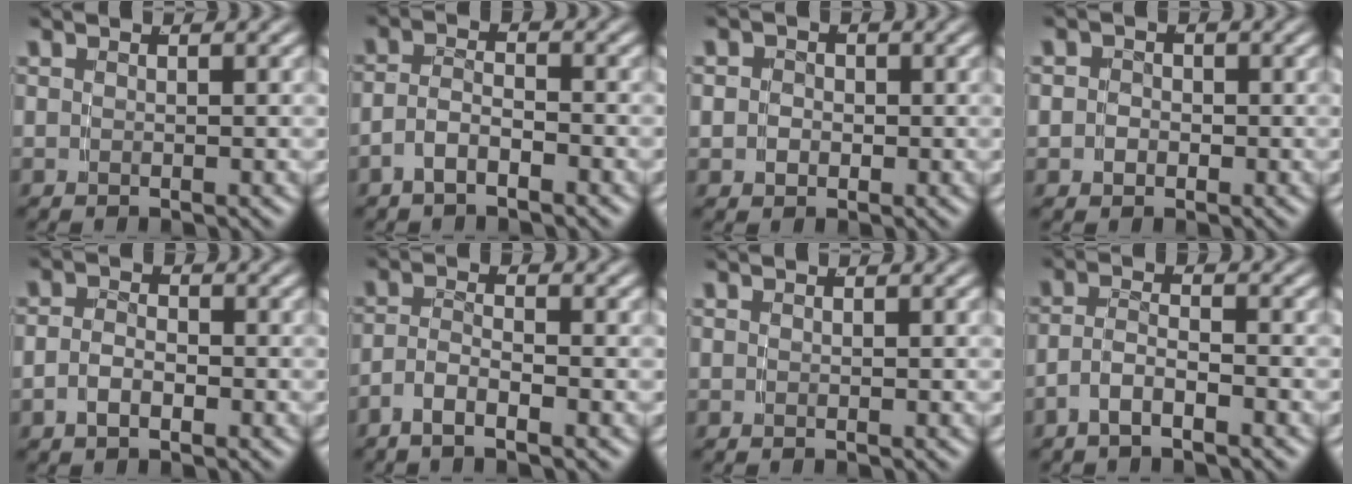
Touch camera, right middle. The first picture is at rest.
{"total": 2.6, "force": [-1.7, 1.1, 1.5], "torque": [-0.033, -0.008, -0.030]}
{"total": 2.3, "force": [-0.3, 2.1, 0.9], "torque": [-0.020, -0.007, -0.003]}
{"total": 1.9, "force": [-0.5, 1.8, 0.6], "torque": [-0.015, -0.010, -0.008]}
{"total": 2.0, "force": [-1.1, 1.1, 1.3], "torque": [-0.026, -0.005, -0.017]}
{"total": 2.7, "force": [-1.8, 0.7, 1.8], "torque": [-0.041, -0.008, -0.030]}
{"total": 0.0}
{"total": 2.7, "force": [-1.7, 0.9, 1.8], "torque": [-0.040, -0.010, -0.030]}